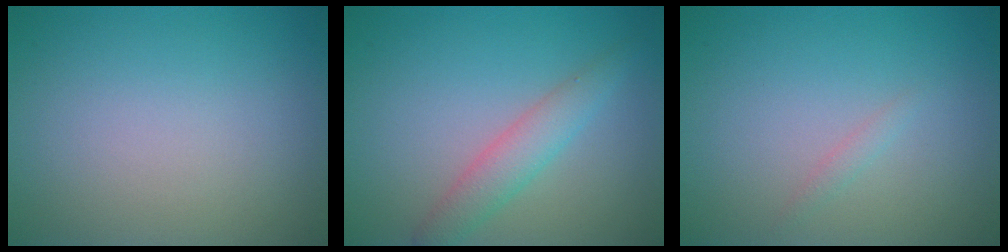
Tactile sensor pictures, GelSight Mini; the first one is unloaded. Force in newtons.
{"total": 2.8, "press": 2.8, "slide": 0.1}
{"total": 0.7, "press": 0.7, "slide": 0.1}